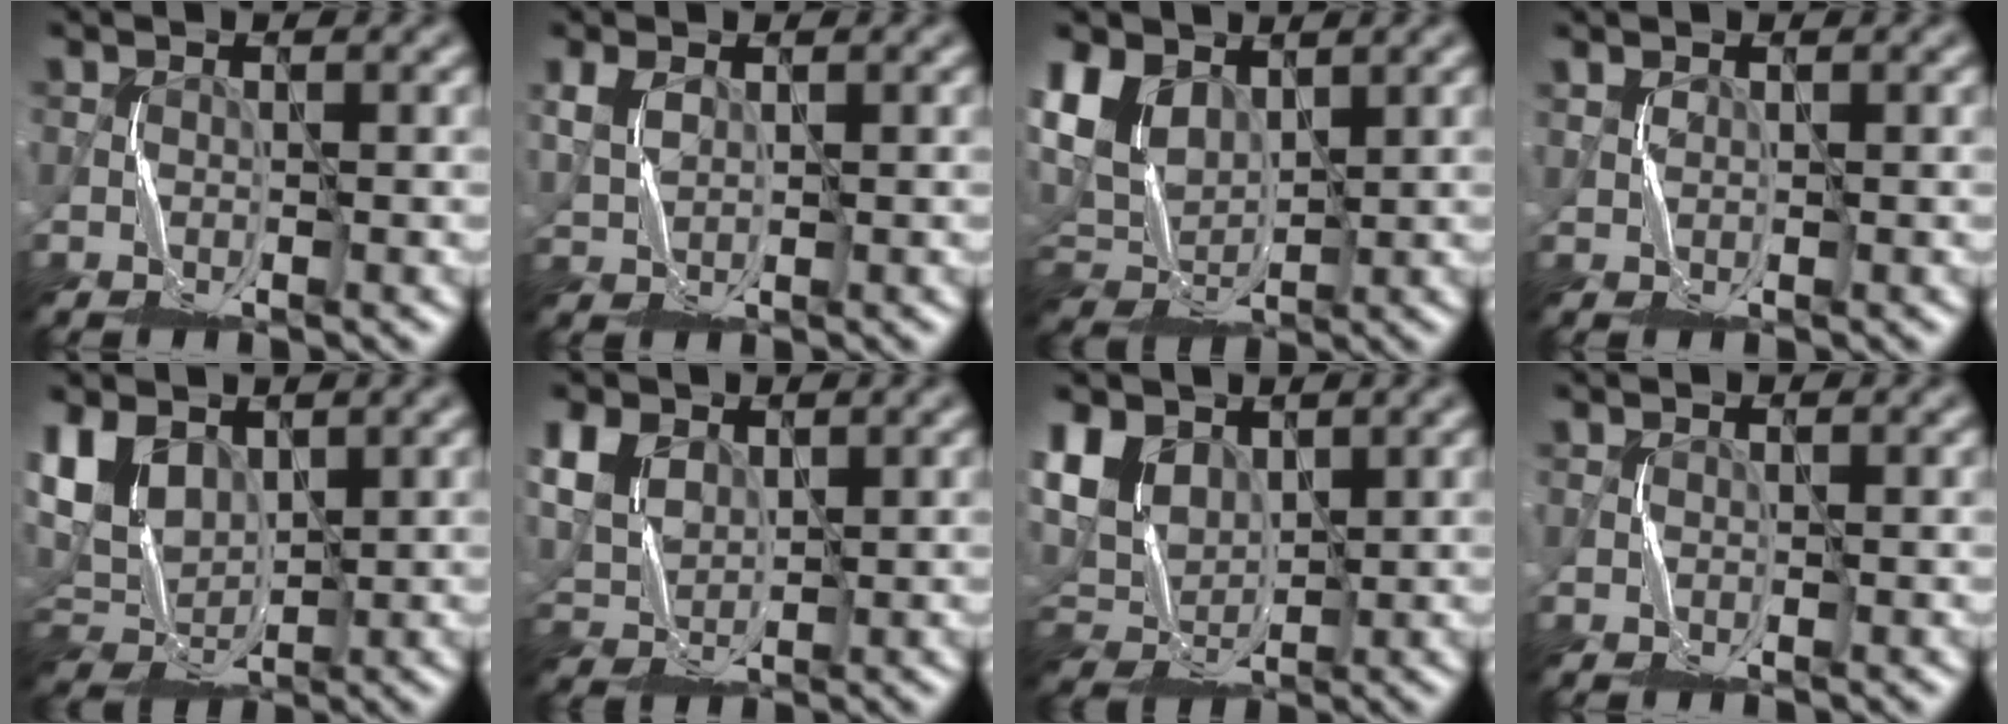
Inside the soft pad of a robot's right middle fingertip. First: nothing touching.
{"total": 1.9, "force": [0.8, 1.1, 1.3], "torque": [-0.043, 0.000, 0.021]}
{"total": 5.5, "force": [2.3, 3.8, 3.2], "torque": [-0.087, -0.005, 0.043]}
{"total": 0.7, "force": [0.6, 0.3, 0.2], "torque": [-0.012, -0.003, 0.015]}
{"total": 5.3, "force": [1.8, 3.7, 3.3], "torque": [-0.079, -0.005, 0.032]}
{"total": 6.0, "force": [2.6, 4.0, 3.6], "torque": [-0.111, 0.012, 0.047]}
{"total": 6.2, "force": [2.7, 4.4, 3.5], "torque": [-0.097, 0.001, 0.050]}
{"total": 0.0}